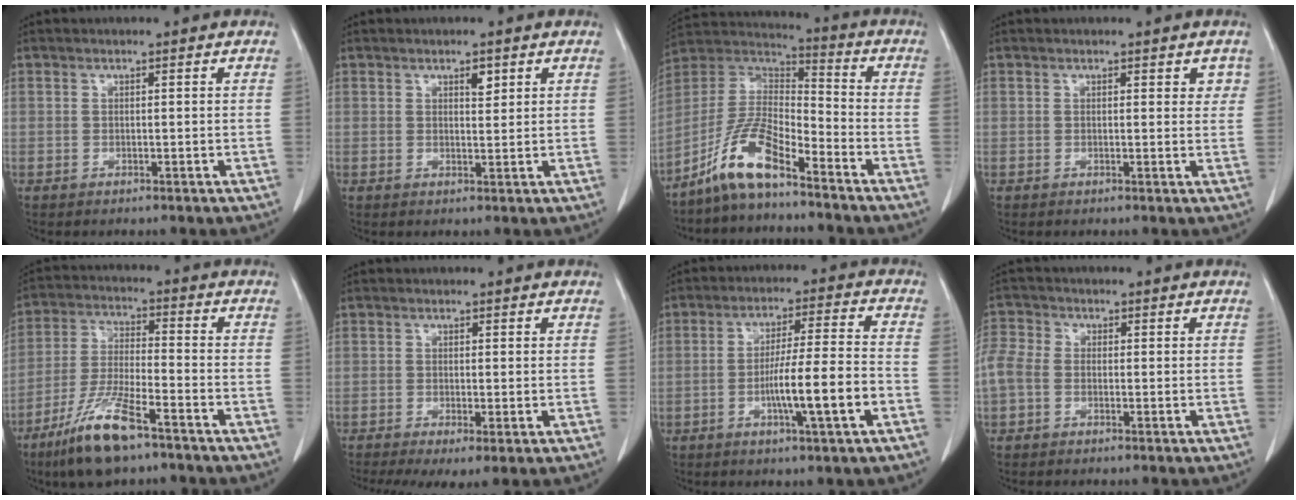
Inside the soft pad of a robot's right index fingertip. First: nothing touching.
{"total": 1.8, "force": [1.0, 0.7, 1.3], "torque": [-0.020, -0.004, 0.016]}
{"total": 10.7, "force": [-7.7, 2.4, 7.1], "torque": [-0.157, 0.015, -0.151]}
{"total": 1.9, "force": [1.0, 1.1, 1.2], "torque": [-0.004, -0.001, 0.009]}
{"total": 11.9, "force": [-7.9, 1.9, 8.7], "torque": [-0.182, -0.029, -0.149]}
{"total": 5.9, "force": [-3.2, 1.6, 4.6], "torque": [-0.074, -0.018, -0.055]}
{"total": 10.1, "force": [-3.3, -0.2, 9.5], "torque": [-0.159, 0.002, -0.054]}
{"total": 9.2, "force": [-0.8, 7.6, 5.1], "torque": [-0.162, 0.025, -0.016]}